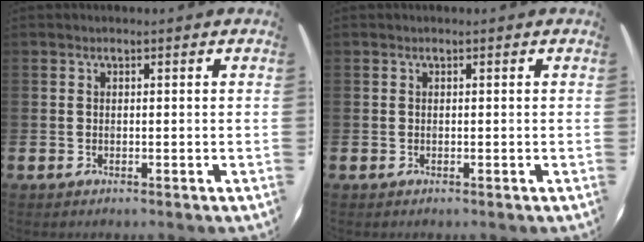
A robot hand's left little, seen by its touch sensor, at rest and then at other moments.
{"total": 0.0}